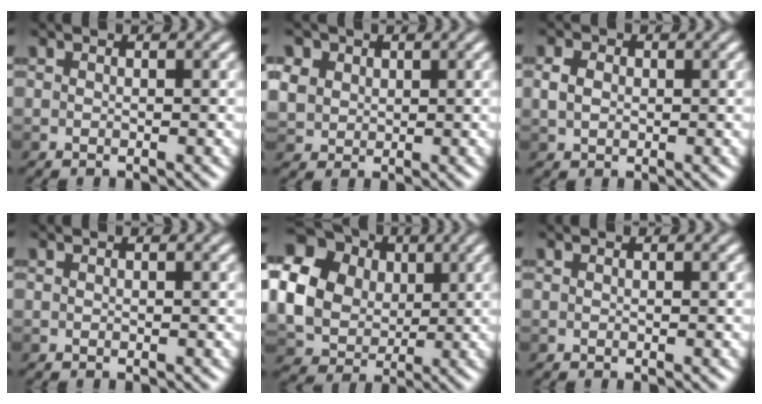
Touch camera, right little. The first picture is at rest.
{"total": 5.5, "force": [2.6, 4.2, 2.4], "torque": [-0.082, 0.010, 0.048]}
{"total": 2.1, "force": [0.1, 1.7, 1.3], "torque": [-0.028, 0.001, 0.001]}
{"total": 0.0}
{"total": 20.5, "force": [5.2, 18.0, 8.3], "torque": [-0.226, 0.019, 0.076]}
{"total": 0.0}